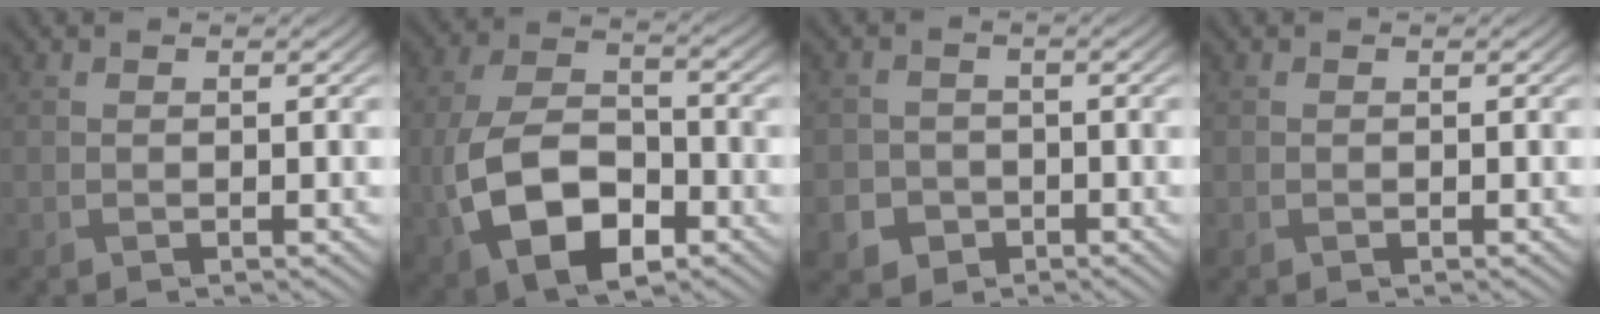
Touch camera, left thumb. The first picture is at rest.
{"total": 12.2, "force": [-3.9, 7.4, 8.8], "torque": [-0.217, -0.021, -0.073]}
{"total": 3.7, "force": [-1.7, 3.1, 1.0], "torque": [-0.016, -0.009, -0.038]}
{"total": 0.0}